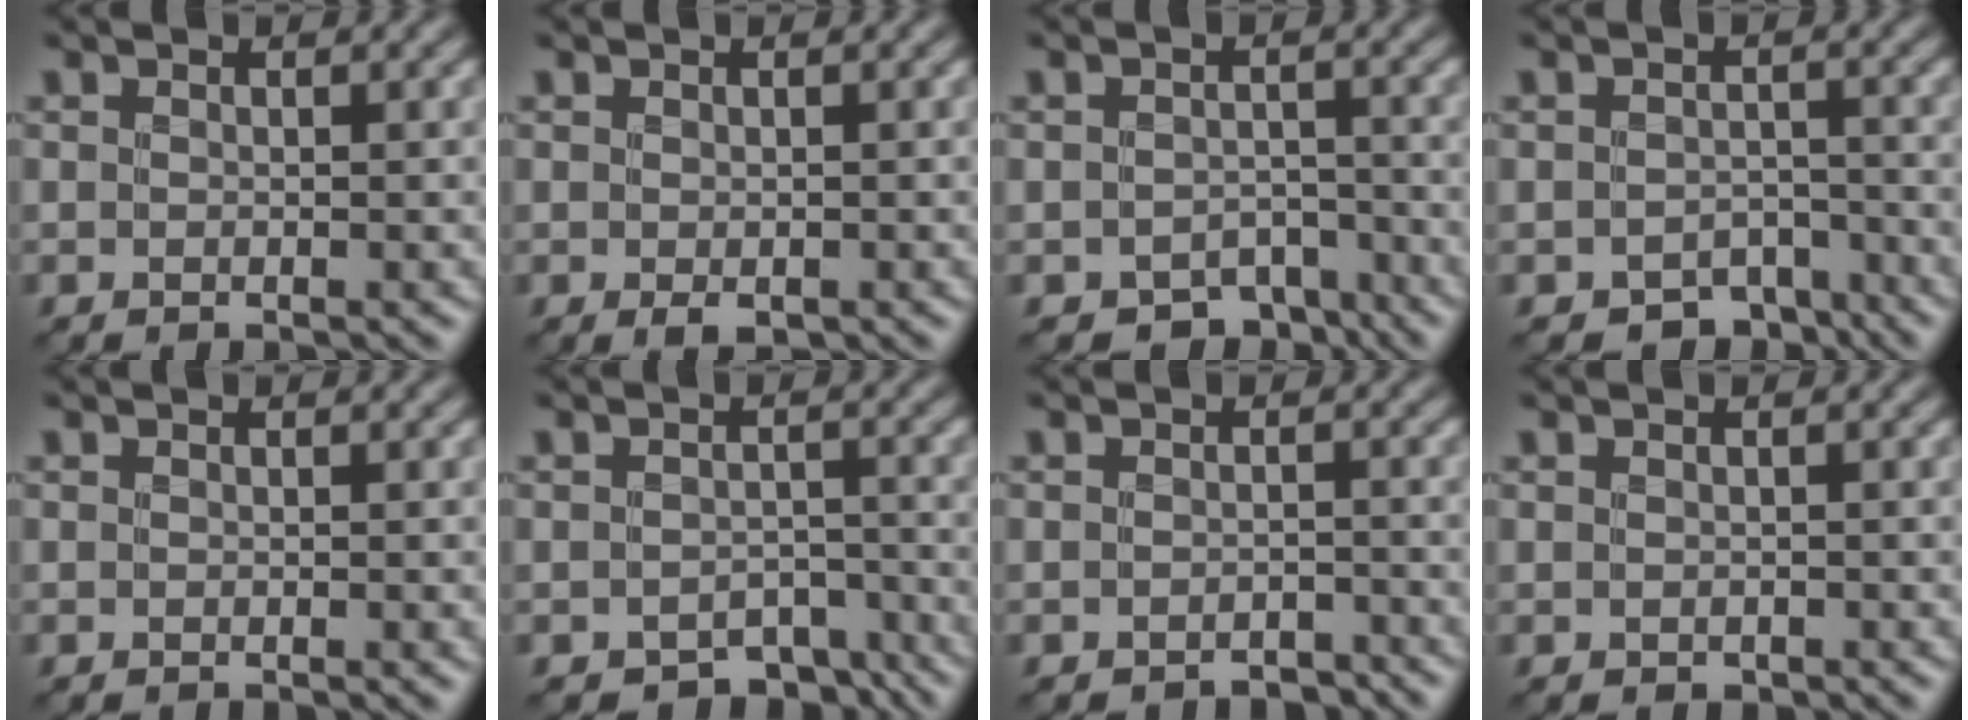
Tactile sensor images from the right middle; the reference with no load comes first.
{"total": 1.1, "force": [-0.5, 0.6, 0.8], "torque": [-0.015, -0.004, -0.006]}
{"total": 3.4, "force": [-2.6, 1.8, 1.2], "torque": [-0.009, -0.005, -0.040]}
{"total": 3.1, "force": [-2.4, 1.6, 1.0], "torque": [-0.007, -0.002, -0.037]}
{"total": 0.6, "force": [-0.1, 0.1, 0.5], "torque": [-0.005, 0.000, -0.001]}
{"total": 3.8, "force": [-3.0, 1.9, 1.4], "torque": [-0.010, -0.008, -0.041]}
{"total": 1.5, "force": [-1.4, 0.5, 0.3], "torque": [-0.003, 0.002, -0.022]}
{"total": 0.0}